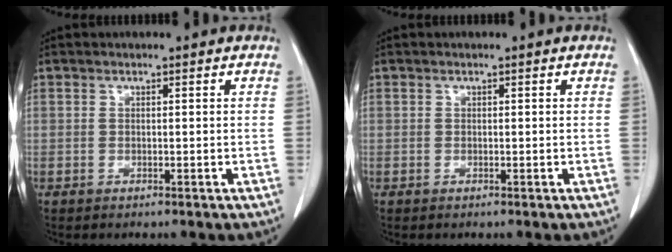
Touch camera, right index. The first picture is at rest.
{"total": 0.0}